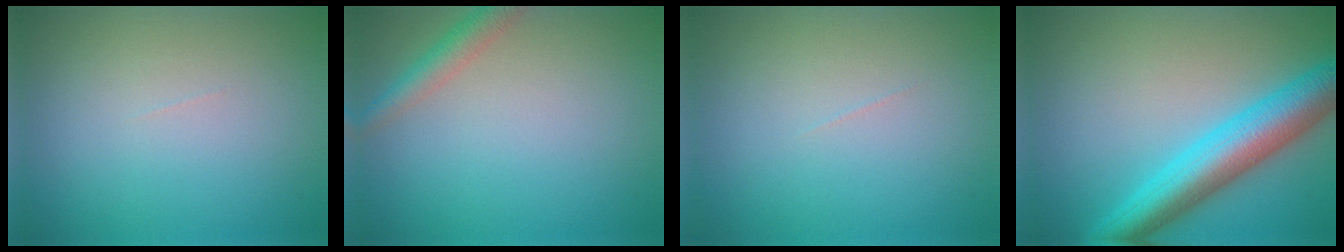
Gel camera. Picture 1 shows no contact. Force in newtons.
{"total": 2.4, "press": 2.4, "slide": 0.1}
{"total": 0.0}
{"total": 7.2, "press": 7.2, "slide": 0.2}